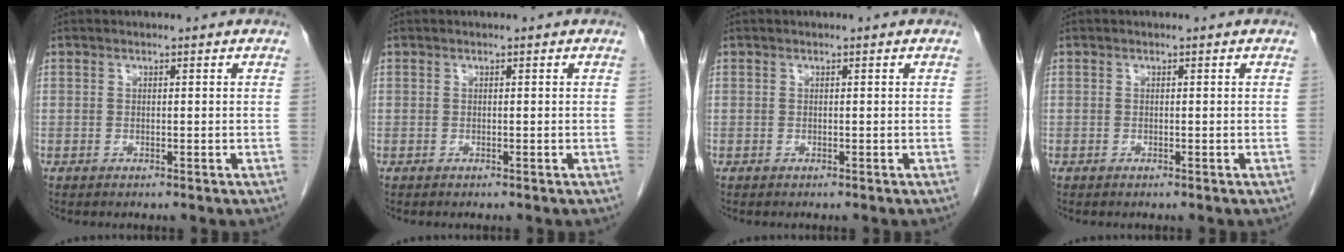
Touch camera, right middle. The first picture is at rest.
{"total": 0.0}
{"total": 0.0}
{"total": 0.0}